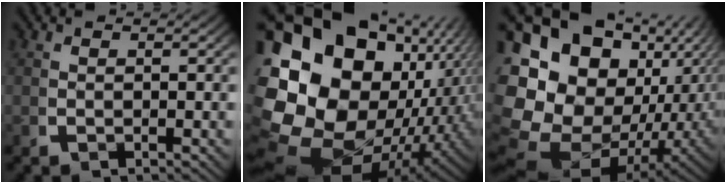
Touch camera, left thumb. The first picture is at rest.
{"total": 28.3, "force": [0.7, 20.6, 19.4], "torque": [-0.386, -0.058, 0.026]}
{"total": 23.1, "force": [0.1, 18.3, 14.0], "torque": [-0.342, -0.078, 0.016]}